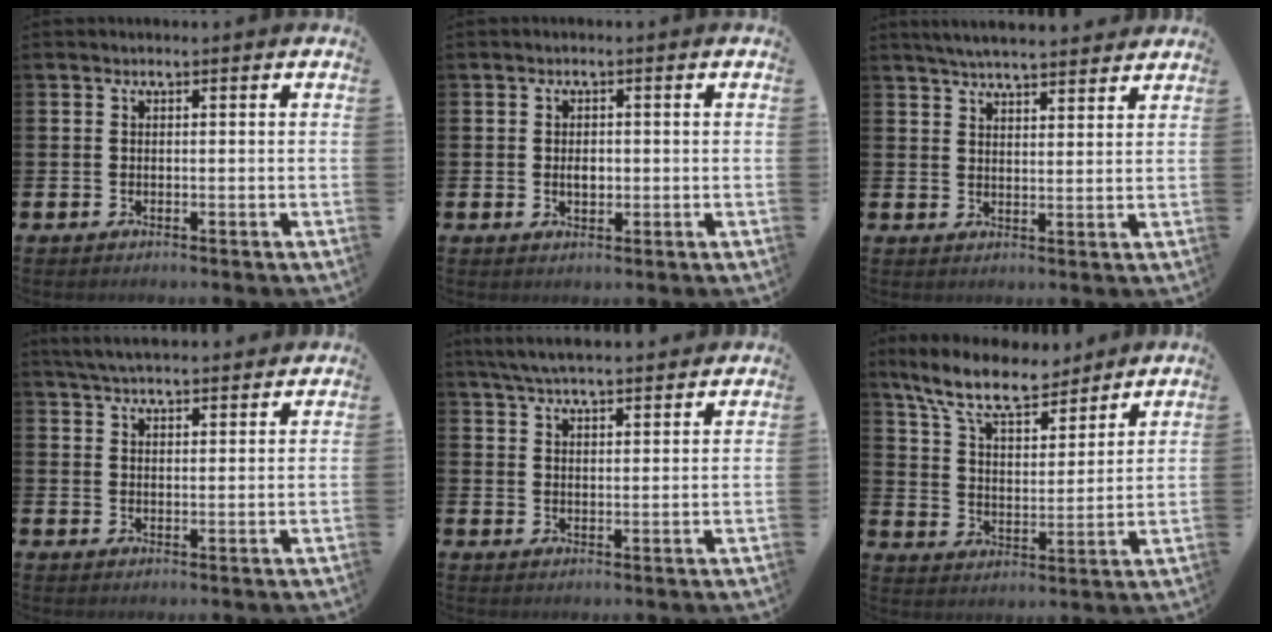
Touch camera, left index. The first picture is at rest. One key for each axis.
{"total": 1.9, "fx": 0.0, "fy": 1.2, "fz": 1.5, "tx": -0.013, "ty": 0.001, "tz": -0.006}
{"total": 4.9, "fx": 4.8, "fy": 0.4, "fz": 1.0, "tx": -0.031, "ty": -0.018, "tz": 0.087}
{"total": 4.6, "fx": 4.5, "fy": 0.6, "fz": 0.9, "tx": -0.037, "ty": -0.010, "tz": 0.085}
{"total": 5.5, "fx": 5.3, "fy": 0.4, "fz": 1.3, "tx": -0.047, "ty": -0.016, "tz": 0.098}
{"total": 10.5, "fx": 9.2, "fy": 3.0, "fz": 4.2, "tx": -0.115, "ty": -0.045, "tz": 0.166}